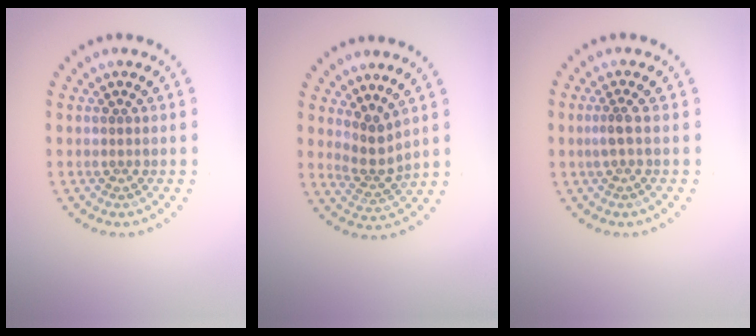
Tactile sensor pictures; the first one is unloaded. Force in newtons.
{"total": 2.5, "press": 1.8, "slide": 1.7}
{"total": 1.3, "press": 1.0, "slide": 0.8}